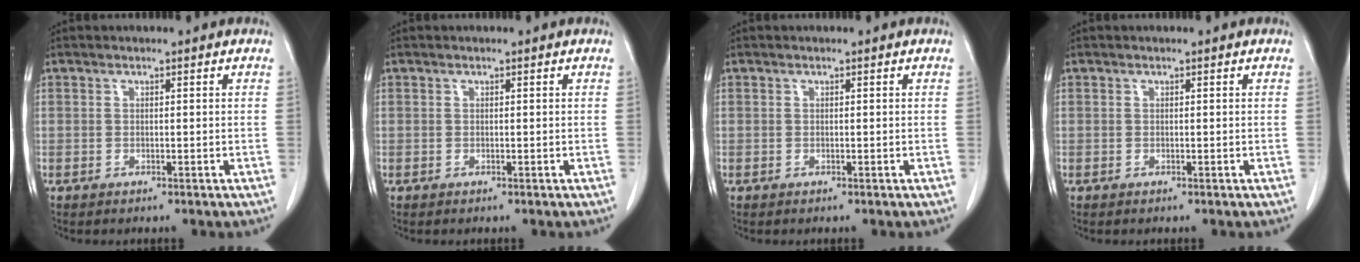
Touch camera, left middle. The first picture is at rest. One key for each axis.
{"total": 0.0}
{"total": 0.0}
{"total": 0.0}